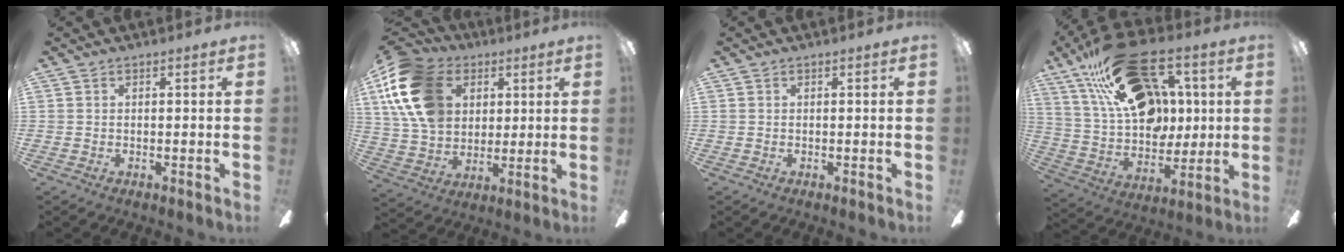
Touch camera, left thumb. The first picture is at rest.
{"total": 19.6, "force": [6.5, 14.5, 11.6], "torque": [-0.240, -0.011, 0.125]}
{"total": 0.0}
{"total": 27.3, "force": [13.8, 15.9, 17.4], "torque": [-0.295, -0.060, 0.247]}